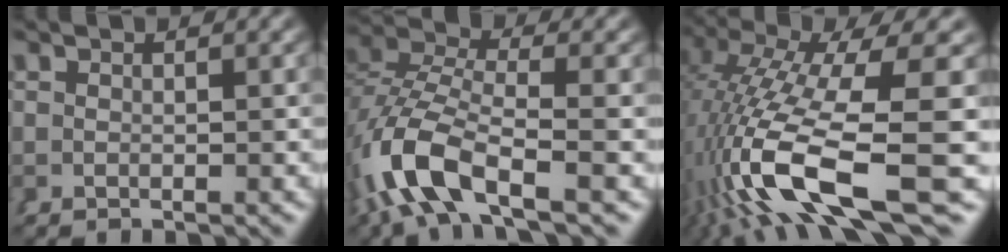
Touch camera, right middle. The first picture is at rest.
{"total": 6.2, "force": [-2.4, 3.1, 4.8], "torque": [-0.126, -0.018, -0.031]}
{"total": 12.8, "force": [-3.1, 5.5, 11.1], "torque": [-0.217, -0.033, -0.024]}